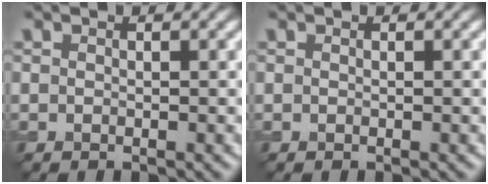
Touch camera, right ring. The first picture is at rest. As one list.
[{"total": 0.0}]